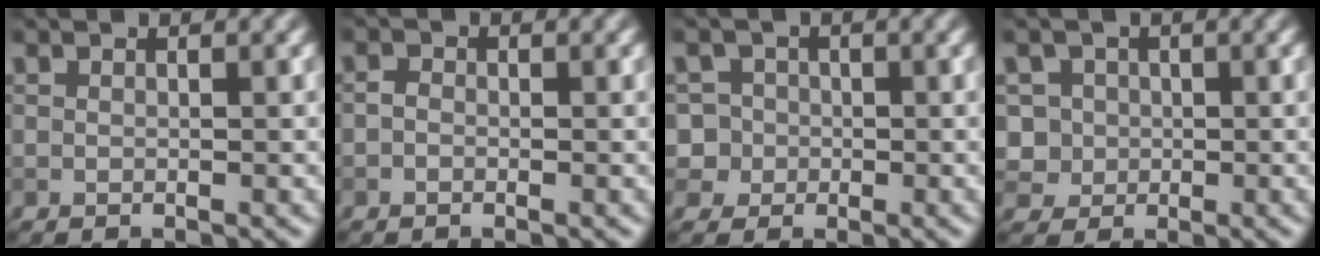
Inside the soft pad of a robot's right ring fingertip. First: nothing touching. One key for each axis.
{"total": 0.8, "fx": -0.4, "fy": 0.6, "fz": 0.4, "tx": -0.007, "ty": 0.000, "tz": -0.010}
{"total": 4.7, "fx": -0.5, "fy": 4.5, "fz": 1.0, "tx": 0.000, "ty": 0.022, "tz": -0.028}
{"total": 3.6, "fx": 0.4, "fy": 3.5, "fz": 0.9, "tx": -0.002, "ty": 0.019, "tz": 0.004}